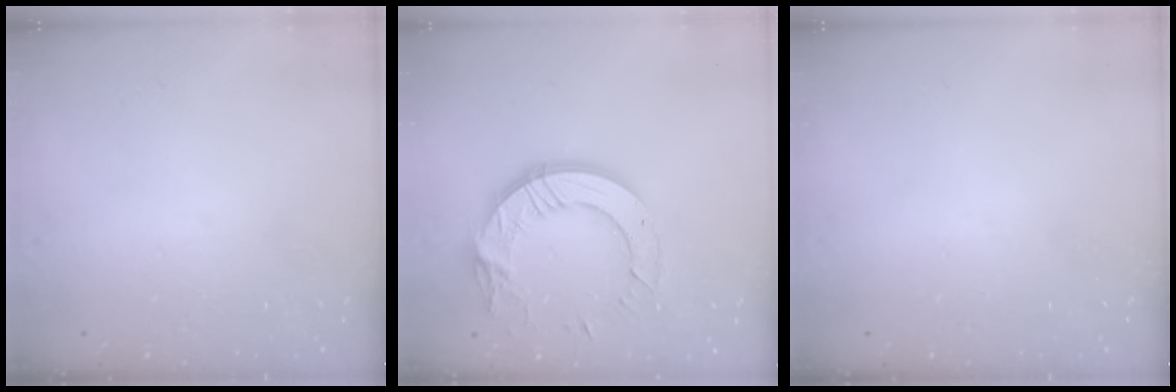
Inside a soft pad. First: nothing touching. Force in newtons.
{"total": 16.0, "press": 16.0, "slide": 1.0}
{"total": 0.0}